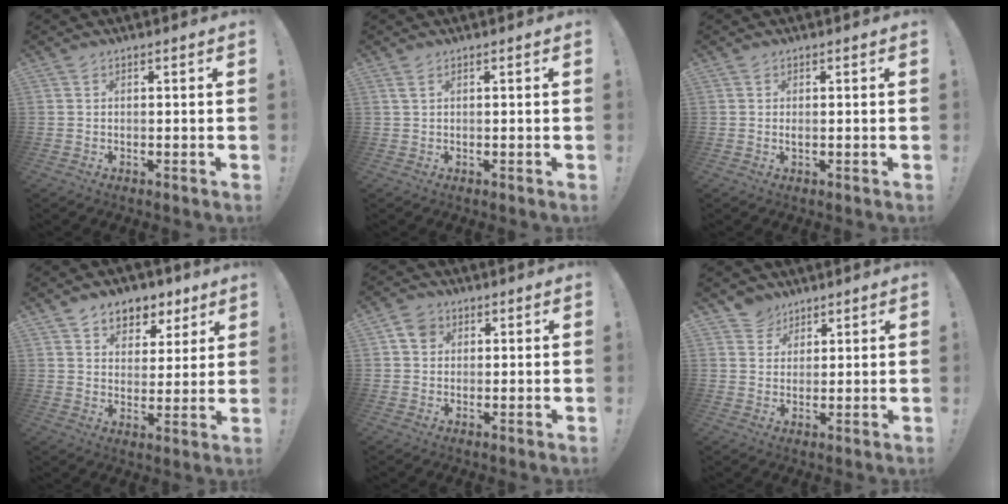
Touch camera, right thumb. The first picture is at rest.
{"total": 1.3, "force": [0.6, 0.2, 1.2], "torque": [-0.025, 0.002, 0.010]}
{"total": 0.8, "force": [0.1, 0.2, 0.7], "torque": [-0.008, -0.003, 0.001]}
{"total": 7.2, "force": [4.7, 5.3, 1.5], "torque": [-0.007, -0.039, 0.089]}
{"total": 4.8, "force": [1.7, 4.1, 2.0], "torque": [-0.025, 0.000, 0.032]}
{"total": 4.7, "force": [3.4, 3.2, 0.1], "torque": [-0.004, -0.024, 0.065]}